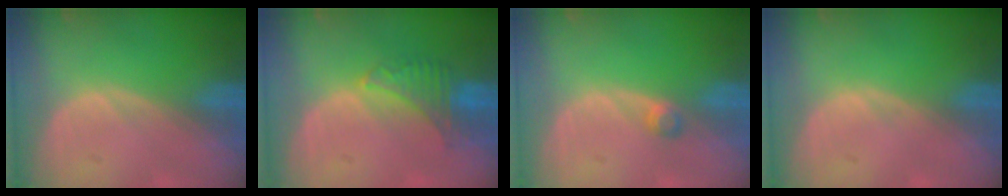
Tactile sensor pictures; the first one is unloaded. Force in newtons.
{"total": 4.8, "press": 4.8, "slide": 0.5}
{"total": 1.6, "press": 1.4, "slide": 0.8}
{"total": 0.0}